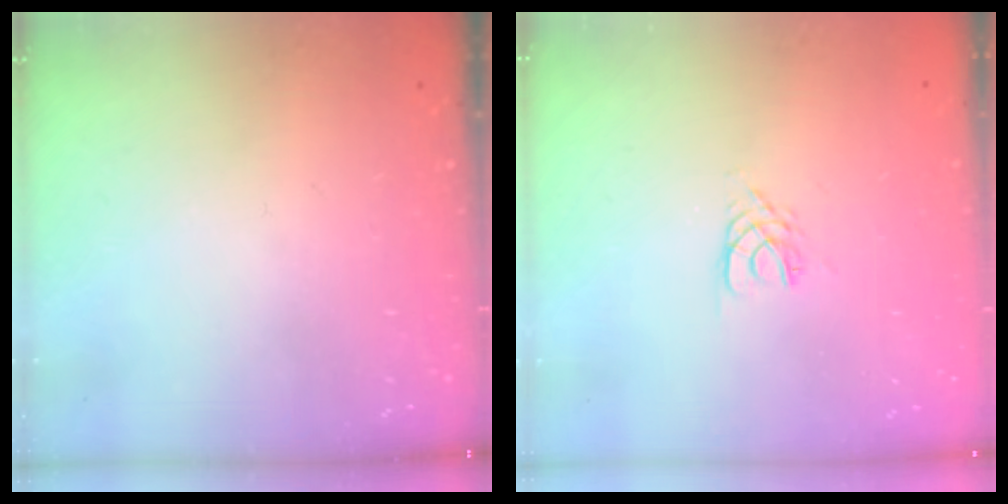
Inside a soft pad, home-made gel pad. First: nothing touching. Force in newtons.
{"total": 3.0, "press": 2.9, "slide": 0.4}